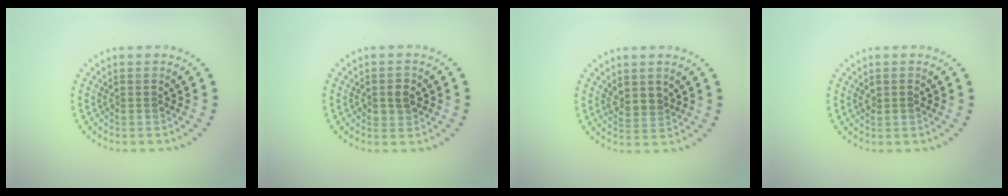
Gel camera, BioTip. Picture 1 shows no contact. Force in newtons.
{"total": 1.9, "press": 1.9, "slide": 0.3}
{"total": 1.9, "press": 1.6, "slide": 1.1}
{"total": 0.8, "press": 0.8, "slide": 0.0}